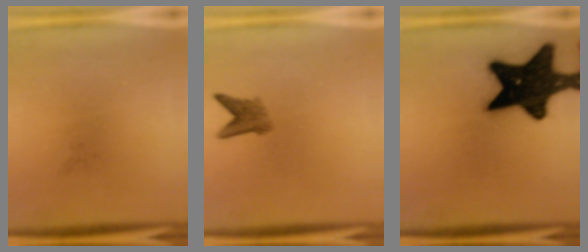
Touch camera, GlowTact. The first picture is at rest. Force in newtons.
{"total": 3.0}
{"total": 19.9}